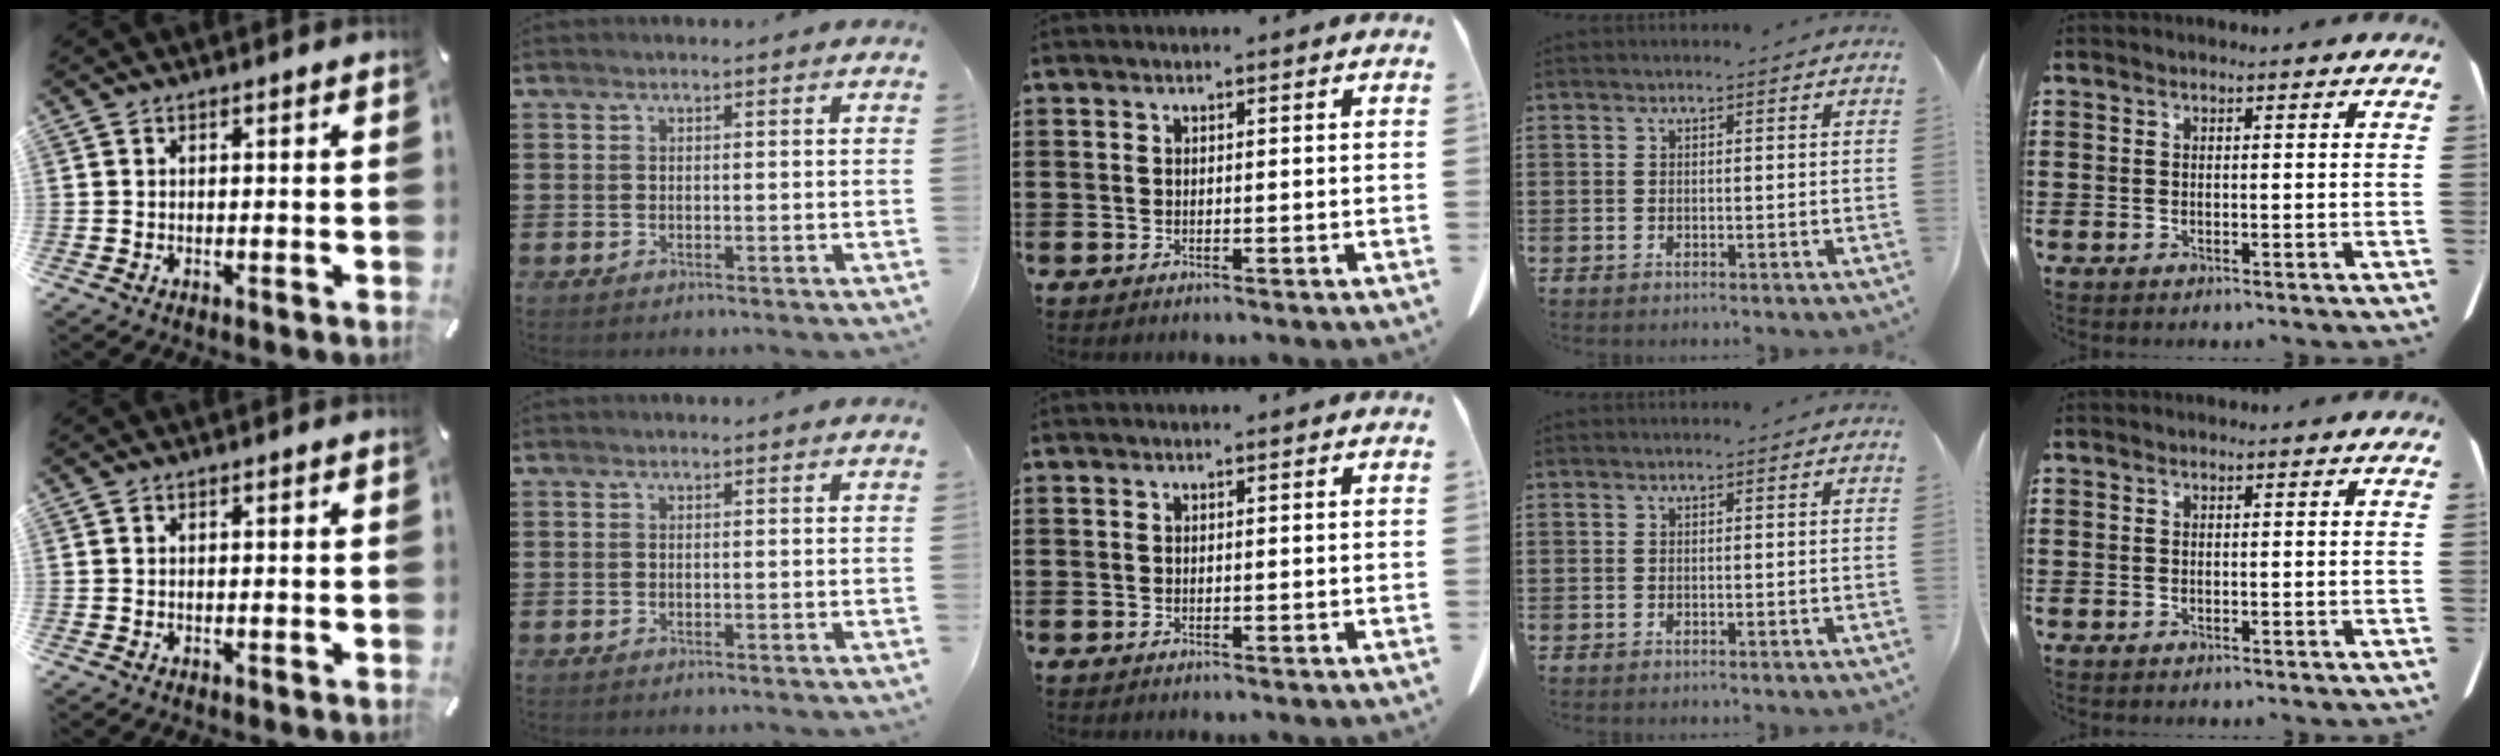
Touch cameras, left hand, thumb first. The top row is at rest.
{}